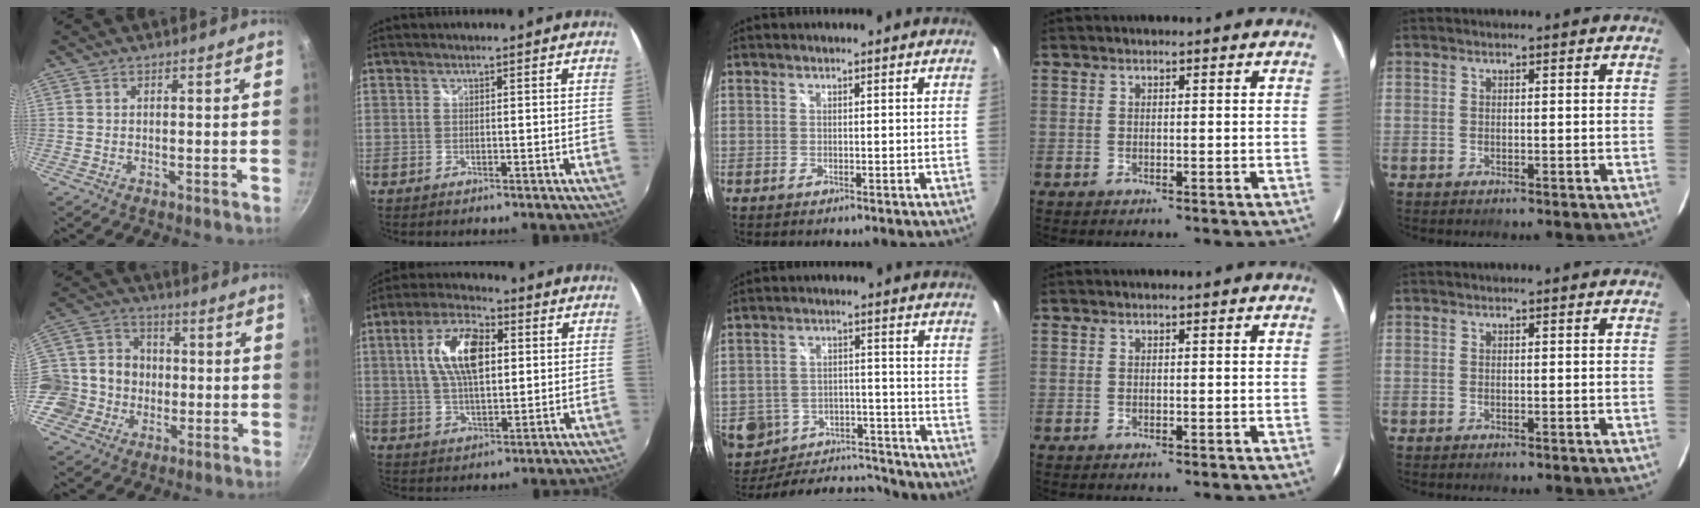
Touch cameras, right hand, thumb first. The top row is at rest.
{"thumb": {"total": 13.3, "force": [-2.1, 12.1, 5.2], "torque": [-0.069, 0.029, -0.049]}, "index": {"total": 12.4, "force": [2.7, 5.9, 10.5], "torque": [-0.200, 0.017, 0.048]}, "middle": {"total": 16.1, "force": [-12.6, 8.6, 5.1], "torque": [-0.120, 0.010, -0.155]}}